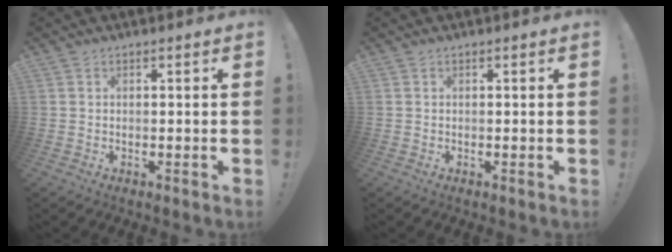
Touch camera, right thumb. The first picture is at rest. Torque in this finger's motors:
{"motor_torque": [0.00, 0.00, 0.01, -0.01, 0.00]}